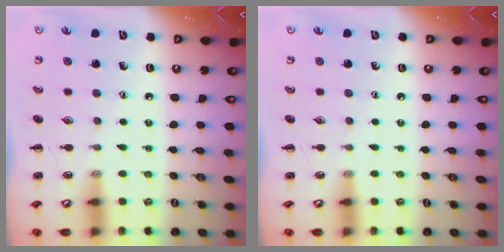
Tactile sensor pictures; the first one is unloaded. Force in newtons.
{"total": 0.0}